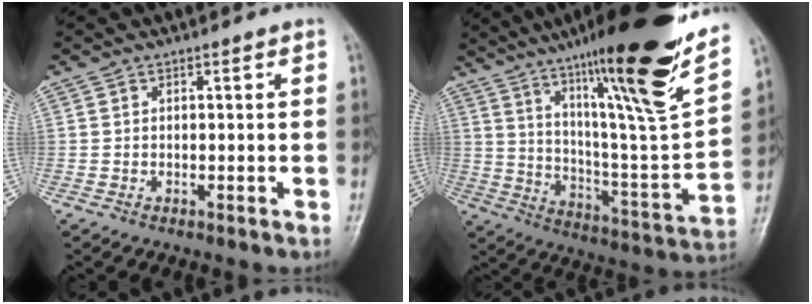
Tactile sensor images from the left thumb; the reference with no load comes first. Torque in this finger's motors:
{"motor_torque": [4.09, 0.91, 1.20, -1.57, 0.62]}